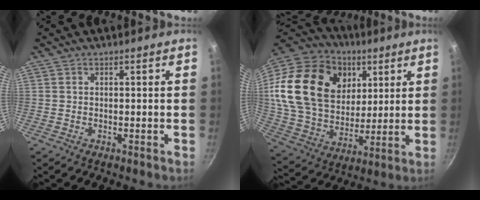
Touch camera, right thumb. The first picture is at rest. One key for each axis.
{"total": 28.8, "fx": 8.5, "fy": 20.8, "fz": 18.0, "tx": -0.326, "ty": -0.007, "tz": 0.155}